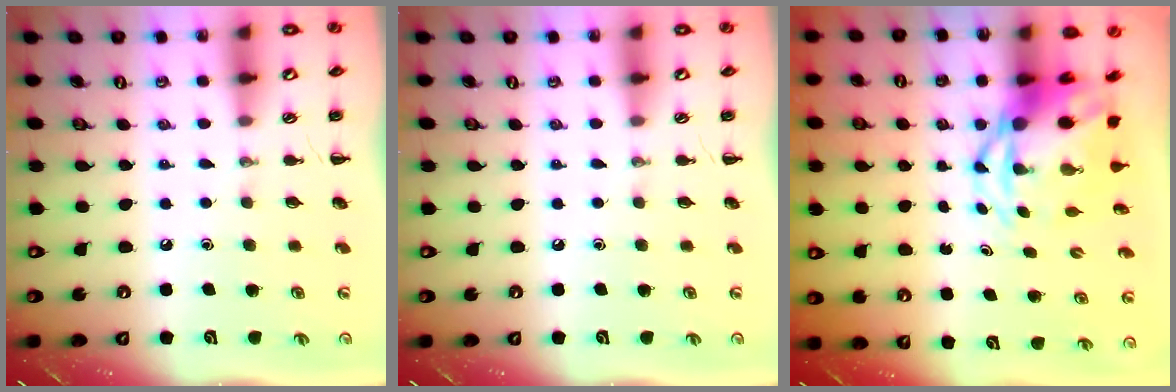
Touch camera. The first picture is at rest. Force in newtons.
{"total": 0.0}
{"total": 7.4, "press": 7.1, "slide": 2.1}